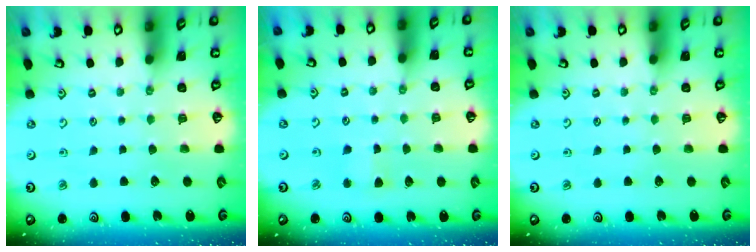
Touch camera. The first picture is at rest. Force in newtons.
{"total": 3.7, "press": 3.7, "slide": 0.4}
{"total": 0.0}